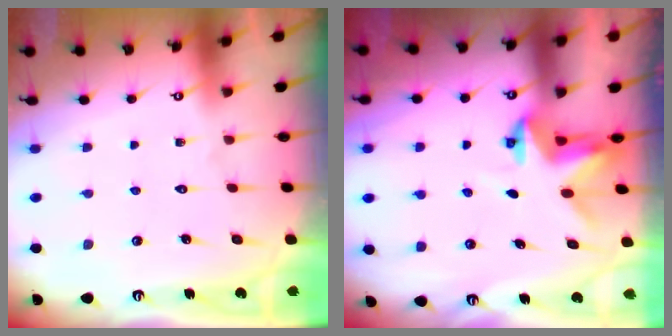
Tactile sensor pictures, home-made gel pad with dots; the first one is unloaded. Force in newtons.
{"total": 3.0, "press": 3.0, "slide": 0.0}